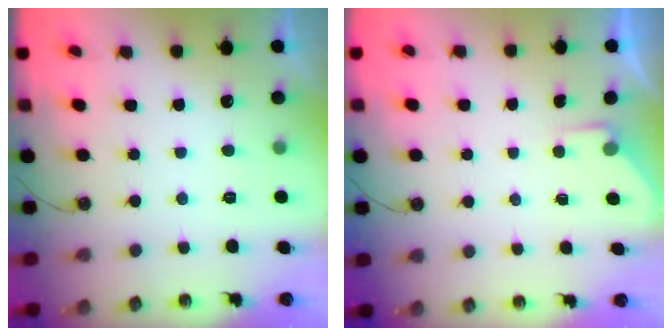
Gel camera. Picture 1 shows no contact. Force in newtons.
{"total": 2.8, "press": 2.8, "slide": 0.4}